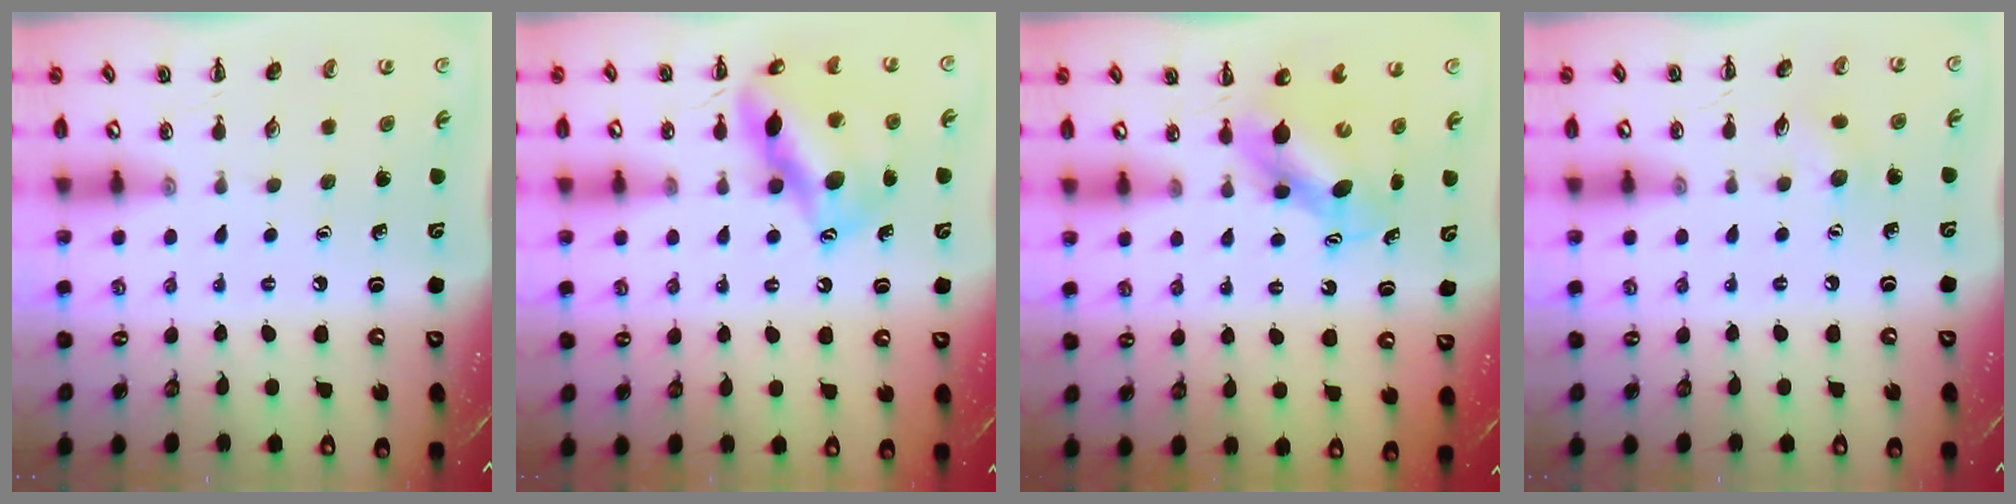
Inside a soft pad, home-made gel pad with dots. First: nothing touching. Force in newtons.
{"total": 15.7, "press": 15.5, "slide": 2.4}
{"total": 6.7, "press": 6.5, "slide": 1.4}
{"total": 4.7, "press": 4.5, "slide": 1.2}